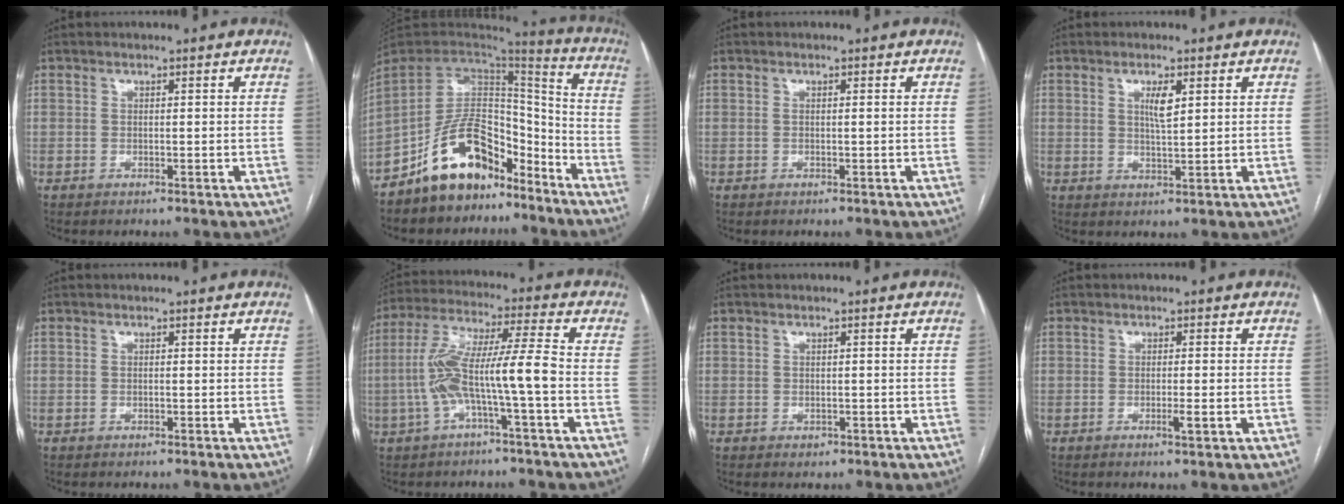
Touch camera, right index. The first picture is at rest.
{"total": 14.3, "force": [-9.8, 7.3, 7.5], "torque": [-0.136, 0.039, -0.172]}
{"total": 0.5, "force": [0.0, 0.0, 0.5], "torque": [-0.013, -0.001, 0.002]}
{"total": 3.3, "force": [1.3, 0.5, 3.0], "torque": [-0.055, -0.004, 0.023]}
{"total": 0.0}
{"total": 11.1, "force": [-2.7, 0.1, 10.7], "torque": [-0.222, 0.029, -0.053]}
{"total": 0.9, "force": [-0.3, 0.8, 0.4], "torque": [-0.005, 0.002, -0.001]}
{"total": 2.3, "force": [-0.8, 0.1, 2.2], "torque": [-0.038, -0.005, -0.012]}